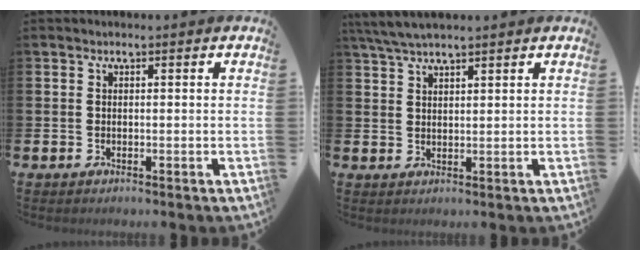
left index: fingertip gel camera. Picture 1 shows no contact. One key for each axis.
{"total": 3.8, "fx": 3.3, "fy": 0.6, "fz": 1.7, "tx": -0.049, "ty": -0.002, "tz": 0.063}